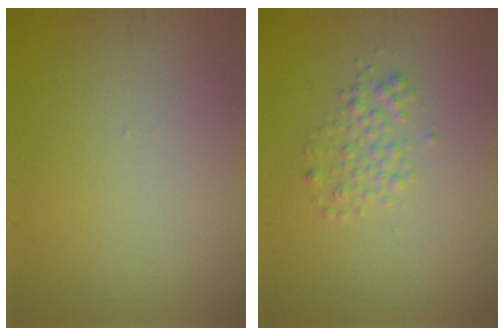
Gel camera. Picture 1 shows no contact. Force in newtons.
{"total": 1.7, "press": 1.7, "slide": 0.0}